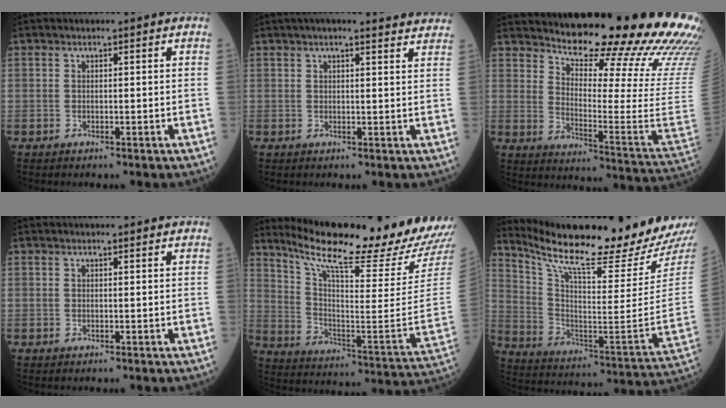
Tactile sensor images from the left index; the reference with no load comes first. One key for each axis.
{"total": 11.8, "fx": 10.6, "fy": 1.2, "fz": 5.0, "tx": -0.061, "ty": 0.027, "tz": 0.116}
{"total": 28.5, "fx": 24.8, "fy": 1.4, "fz": 14.2, "tx": -0.194, "ty": -0.127, "tz": 0.307}
{"total": 1.8, "fx": 1.7, "fy": 0.2, "fz": 0.7, "tx": -0.011, "ty": 0.013, "tz": 0.020}
{"total": 25.4, "fx": 23.0, "fy": -0.5, "fz": 10.9, "tx": -0.193, "ty": -0.096, "tz": 0.330}
{"total": 23.4, "fx": 21.0, "fy": -0.6, "fz": 10.2, "tx": -0.189, "ty": -0.089, "tz": 0.319}